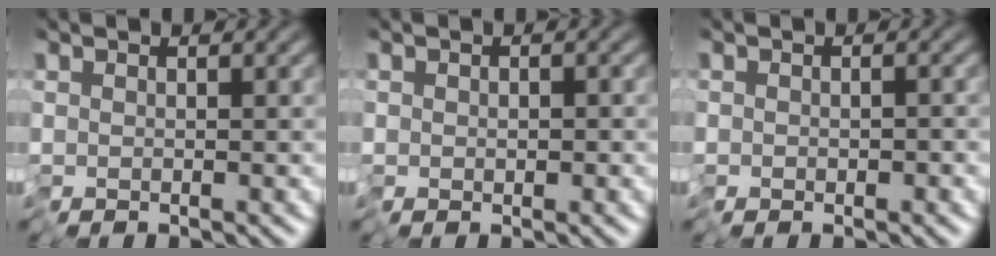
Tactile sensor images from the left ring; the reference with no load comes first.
{"total": 0.9, "force": [-0.3, 0.7, 0.4], "torque": [-0.006, 0.000, -0.006]}
{"total": 1.1, "force": [-0.7, 0.8, 0.4], "torque": [-0.001, -0.004, -0.014]}